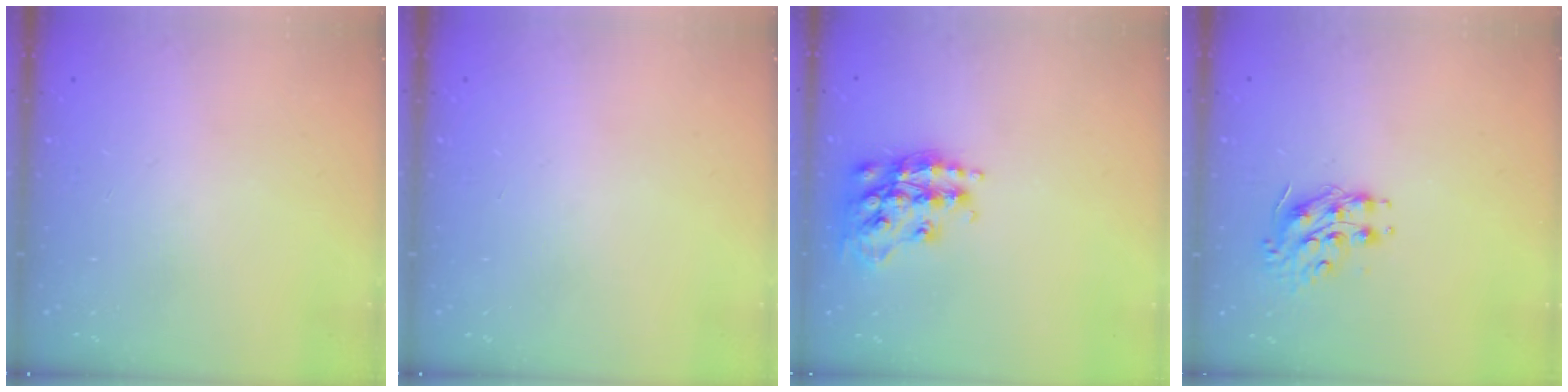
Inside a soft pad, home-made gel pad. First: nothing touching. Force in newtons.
{"total": 0.0}
{"total": 17.2, "press": 17.2, "slide": 1.2}
{"total": 8.4, "press": 8.4, "slide": 0.5}